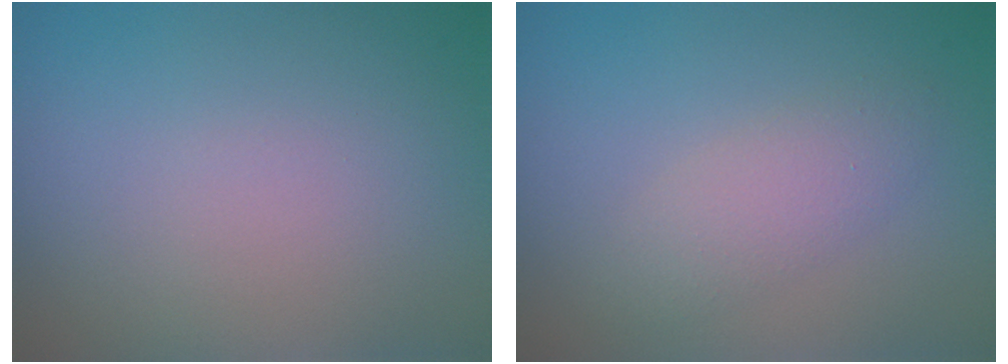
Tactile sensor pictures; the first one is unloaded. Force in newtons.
{"total": 2.2, "press": 2.2, "slide": 0.2}